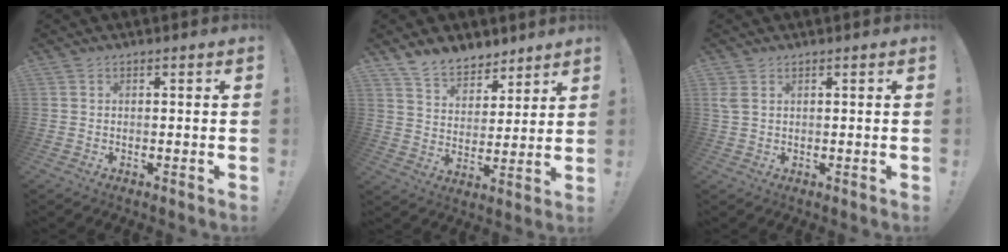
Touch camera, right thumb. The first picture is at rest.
{"total": 10.1, "force": [8.4, 5.1, 2.2], "torque": [-0.044, -0.062, 0.165]}
{"total": 2.4, "force": [1.1, 1.3, 1.7], "torque": [-0.033, 0.003, 0.021]}